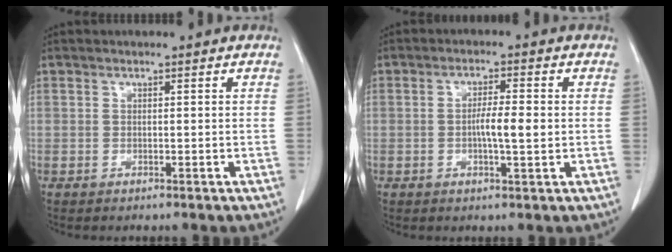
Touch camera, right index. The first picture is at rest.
{"total": 4.4, "force": [-0.3, 0.5, 4.3], "torque": [-0.078, 0.001, -0.003]}